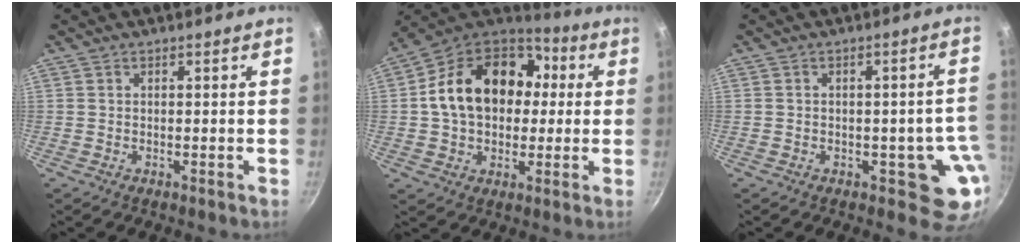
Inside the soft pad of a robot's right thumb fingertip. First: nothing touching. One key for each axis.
{"total": 21.4, "fx": 2.6, "fy": 15.9, "fz": 14.1, "tx": -0.222, "ty": 0.041, "tz": 0.036}
{"total": 7.5, "fx": -2.0, "fy": 4.6, "fz": 5.6, "tx": -0.010, "ty": 0.016, "tz": -0.023}